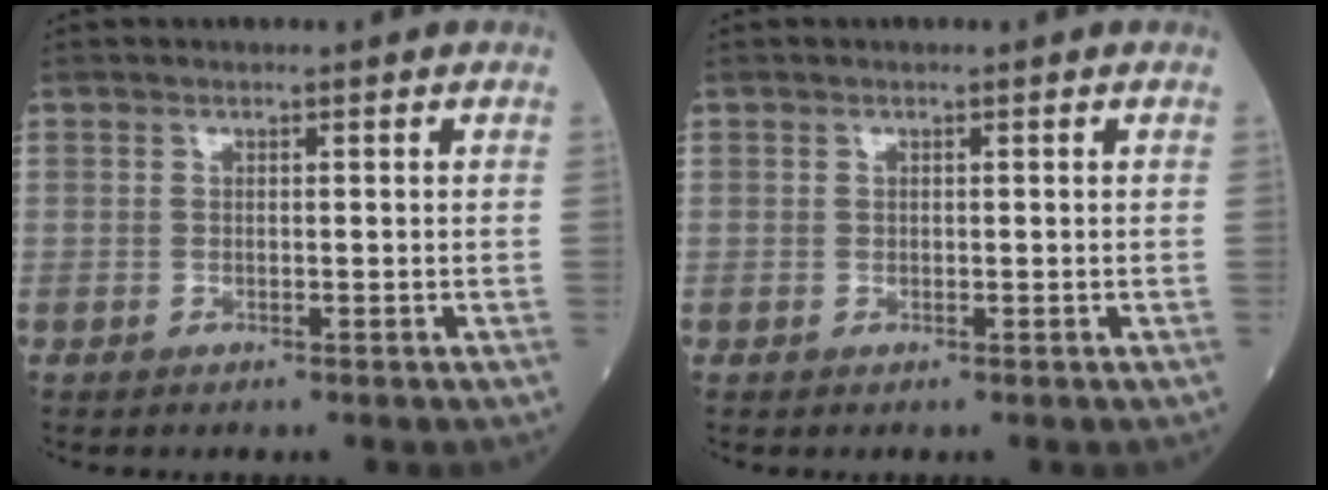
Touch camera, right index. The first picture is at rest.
{"total": 0.0}